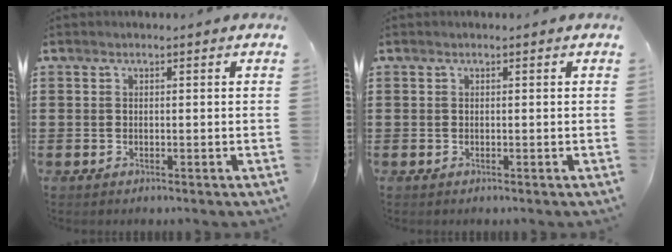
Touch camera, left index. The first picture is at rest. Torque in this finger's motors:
{"motor_torque": [0.00, 0.00, 0.00, 0.00]}